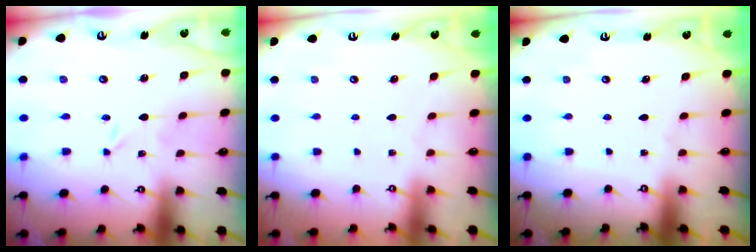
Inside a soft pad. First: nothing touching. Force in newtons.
{"total": 0.0}
{"total": 0.0}